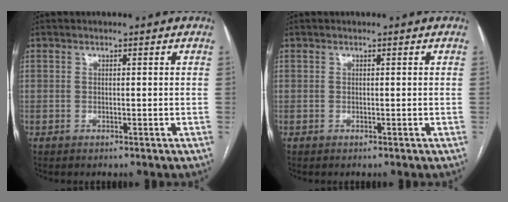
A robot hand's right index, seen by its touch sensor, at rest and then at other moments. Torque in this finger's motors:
{"motor_torque": [0.00, 0.00, 0.00, 0.00]}